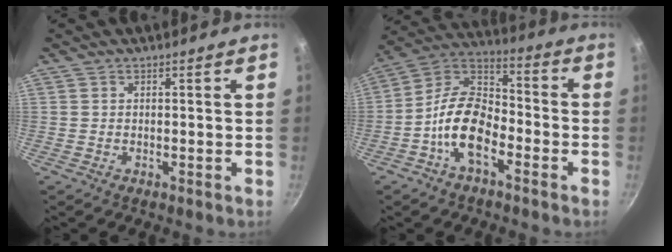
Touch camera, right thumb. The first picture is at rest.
{"total": 13.4, "force": [-5.4, 7.3, 9.8], "torque": [-0.160, 0.057, -0.122]}